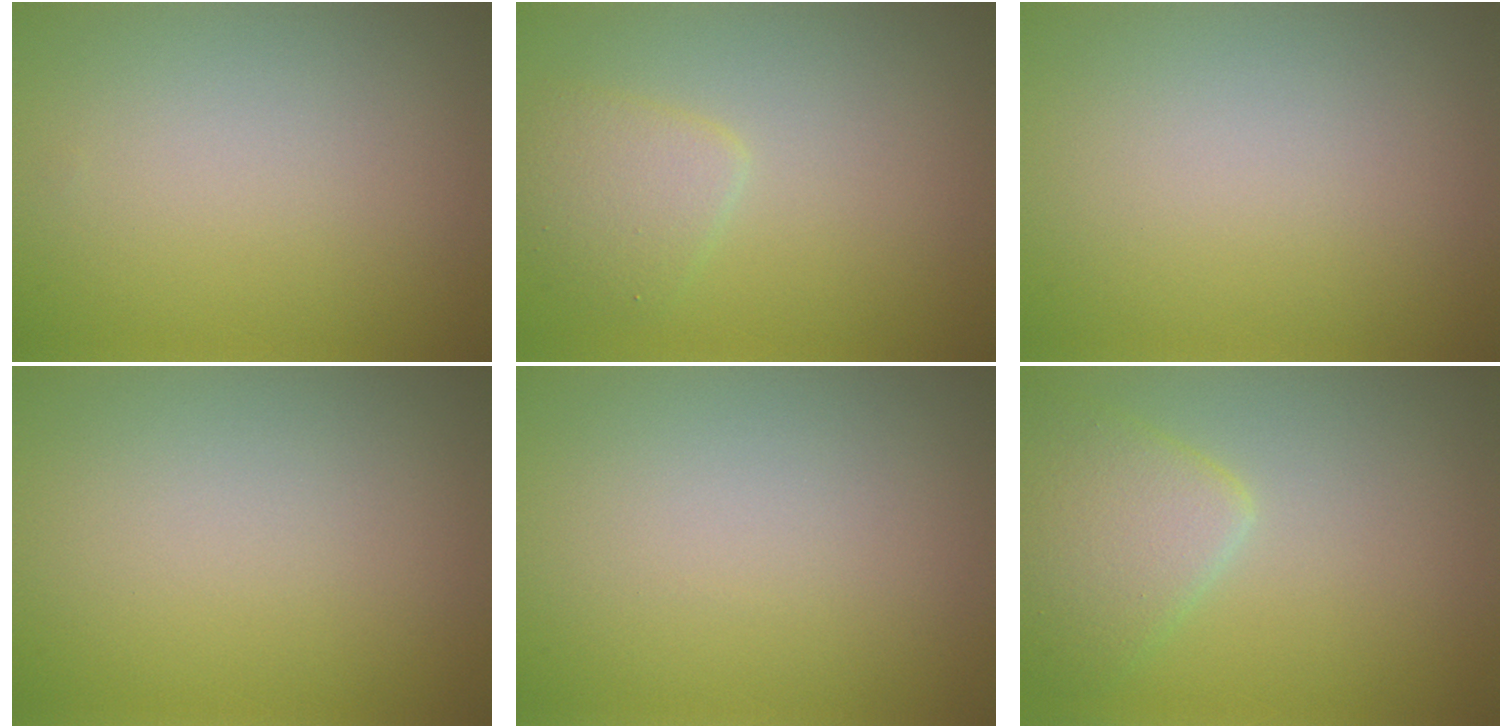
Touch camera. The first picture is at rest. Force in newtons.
{"total": 2.3, "press": 2.3, "slide": 0.1}
{"total": 0.0}
{"total": 0.0}
{"total": 0.0}
{"total": 4.2, "press": 4.2, "slide": 0.3}